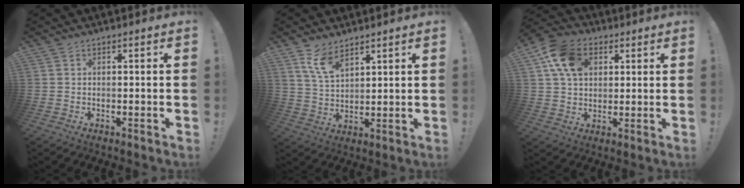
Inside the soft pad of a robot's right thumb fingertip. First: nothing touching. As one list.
[{"total": 8.2, "force": [5.8, 3.7, 4.4], "torque": [-0.083, -0.029, 0.109]}, {"total": 13.3, "force": [5.1, 9.7, 7.5], "torque": [-0.123, -0.004, 0.104]}]